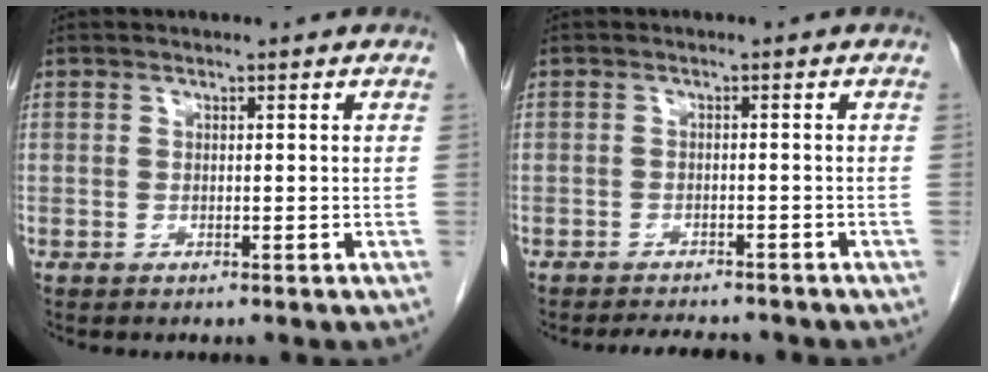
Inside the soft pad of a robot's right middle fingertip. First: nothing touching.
{"total": 4.4, "force": [-4.1, 0.5, 1.2], "torque": [-0.021, -0.011, -0.061]}